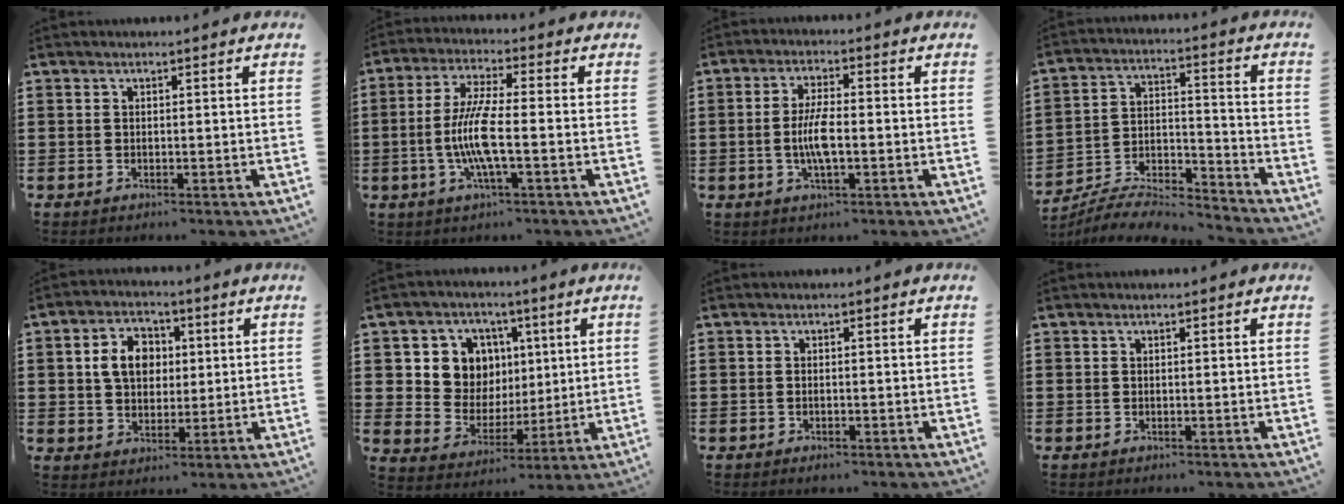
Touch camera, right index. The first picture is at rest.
{"total": 8.3, "force": [-1.6, 1.6, 8.0], "torque": [-0.180, -0.015, -0.041]}
{"total": 5.6, "force": [-1.0, 1.6, 5.3], "torque": [-0.120, -0.005, -0.027]}
{"total": 7.2, "force": [-6.9, 1.0, 1.8], "torque": [-0.031, 0.008, -0.136]}
{"total": 6.7, "force": [1.3, 5.2, 4.0], "torque": [-0.094, 0.014, 0.016]}
{"total": 9.0, "force": [2.9, 8.1, 2.6], "torque": [-0.079, -0.003, 0.057]}
{"total": 0.6, "force": [-0.3, 0.2, 0.5], "torque": [-0.011, -0.004, -0.005]}
{"total": 0.0}